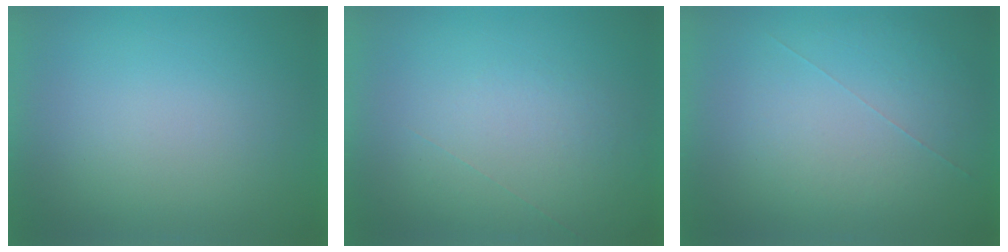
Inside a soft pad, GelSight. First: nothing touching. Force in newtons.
{"total": 1.0}
{"total": 1.0}